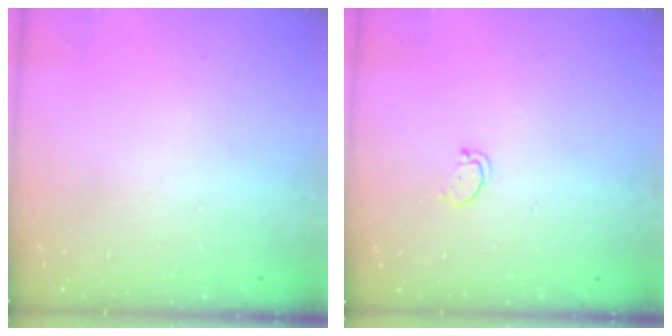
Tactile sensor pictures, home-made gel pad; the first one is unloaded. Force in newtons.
{"total": 1.7, "press": 1.7, "slide": 0.2}